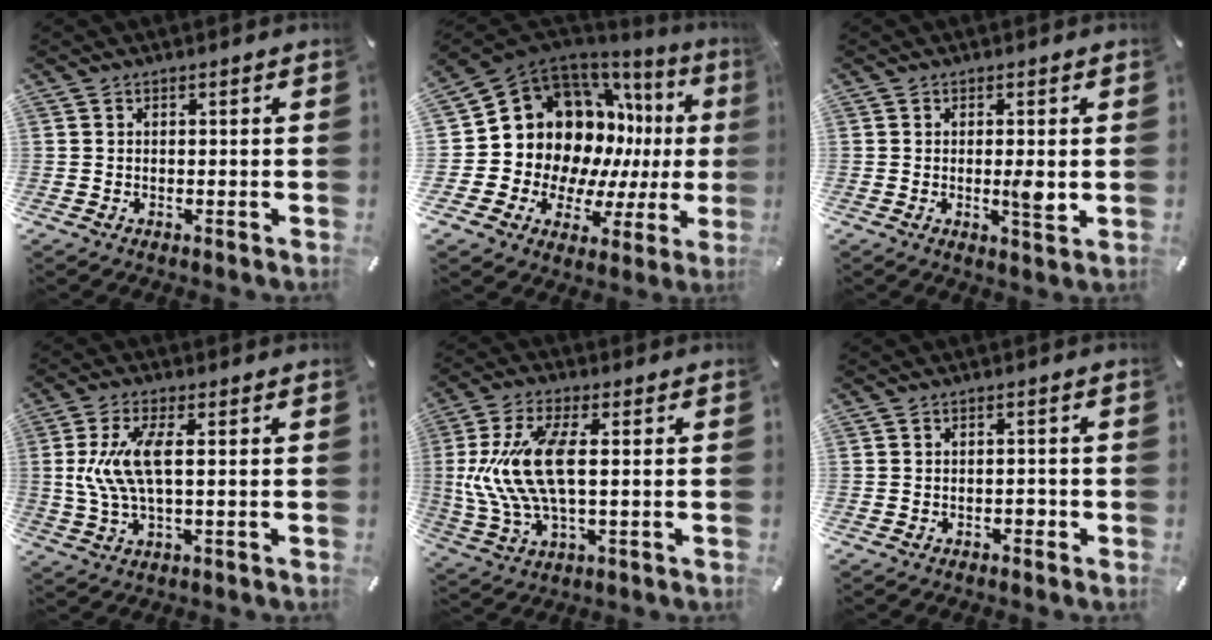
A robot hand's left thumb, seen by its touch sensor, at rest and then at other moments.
{"total": 16.1, "force": [4.5, 13.4, 7.7], "torque": [-0.124, -0.073, 0.103]}
{"total": 4.1, "force": [0.0, 0.9, 4.0], "torque": [-0.057, -0.012, -0.003]}
{"total": 10.1, "force": [1.1, 3.6, 9.4], "torque": [-0.207, -0.012, 0.014]}
{"total": 14.6, "force": [1.3, 6.3, 13.1], "torque": [-0.290, -0.015, 0.020]}
{"total": 1.7, "force": [-0.8, 1.0, 1.0], "torque": [-0.019, 0.003, -0.016]}